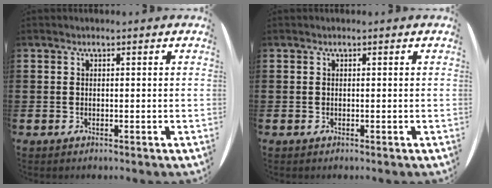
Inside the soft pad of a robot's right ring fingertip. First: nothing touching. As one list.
[{"total": 0.0}]